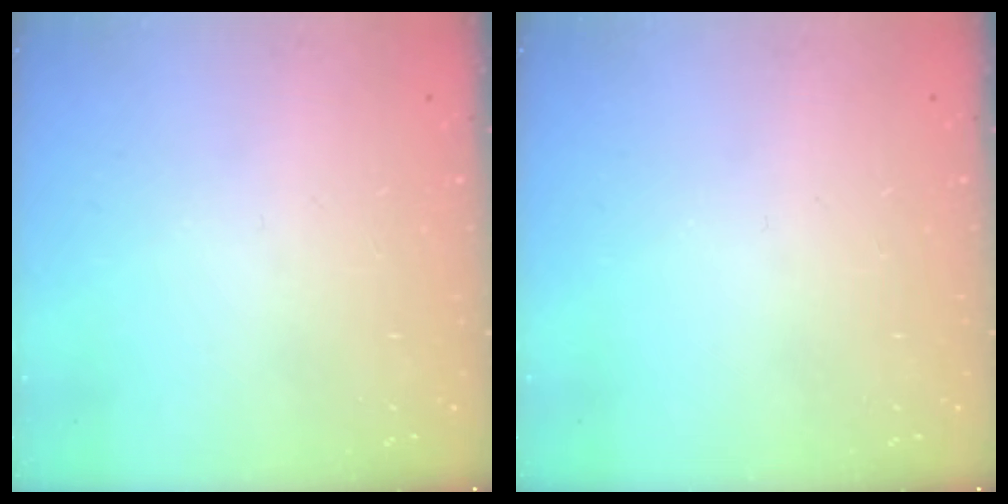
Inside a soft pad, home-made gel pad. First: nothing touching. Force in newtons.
{"total": 0.0}